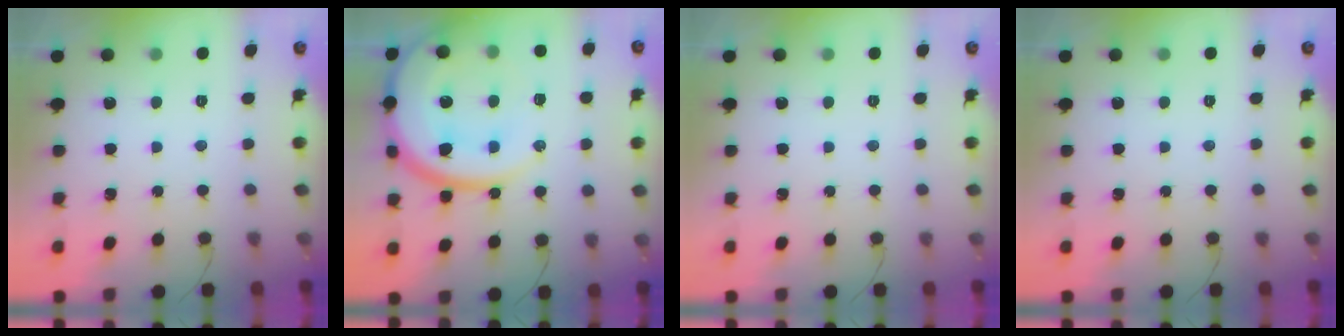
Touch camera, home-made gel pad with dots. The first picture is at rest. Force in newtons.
{"total": 28.1, "press": 27.7, "slide": 4.8}
{"total": 0.0}
{"total": 0.0}